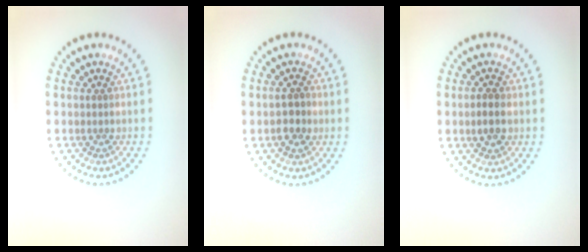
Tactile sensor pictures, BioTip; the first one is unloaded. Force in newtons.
{"total": 2.2, "press": 2.2, "slide": 0.3}
{"total": 1.6, "press": 1.6, "slide": 0.1}